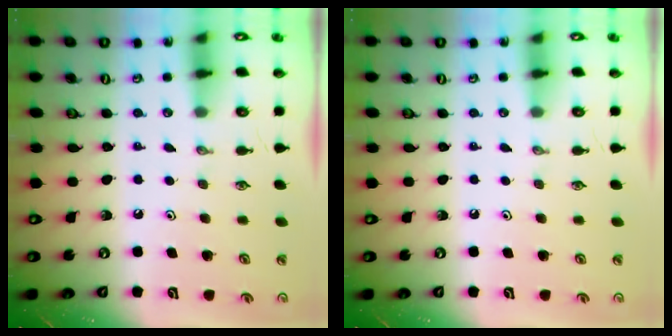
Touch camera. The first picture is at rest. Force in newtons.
{"total": 0.0}